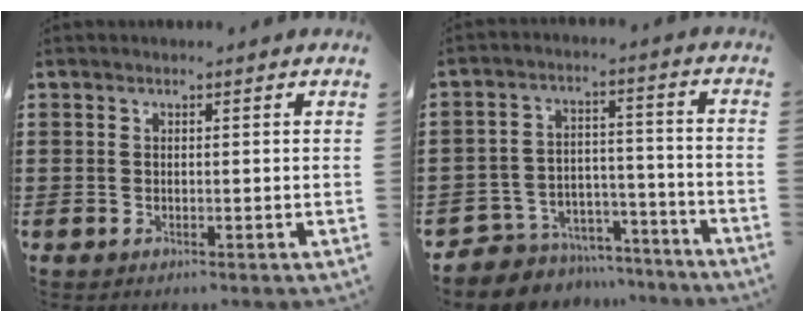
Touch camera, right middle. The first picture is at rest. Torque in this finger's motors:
{"motor_torque": [1.23, -0.90, 0.10, 0.04]}